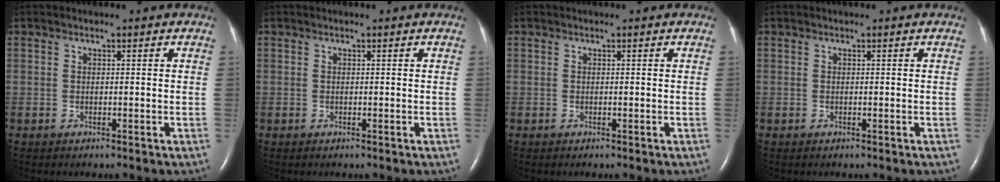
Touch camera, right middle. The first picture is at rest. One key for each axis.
{"total": 0.0}
{"total": 0.0}
{"total": 0.0}